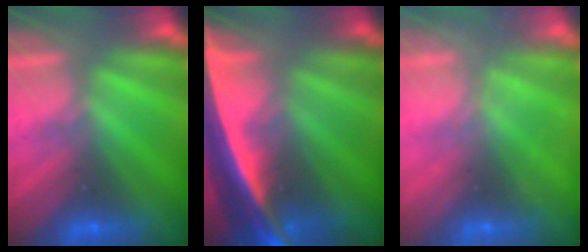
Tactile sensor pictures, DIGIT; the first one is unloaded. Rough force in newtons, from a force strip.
{"total": 5.8}
{"total": 2.2}